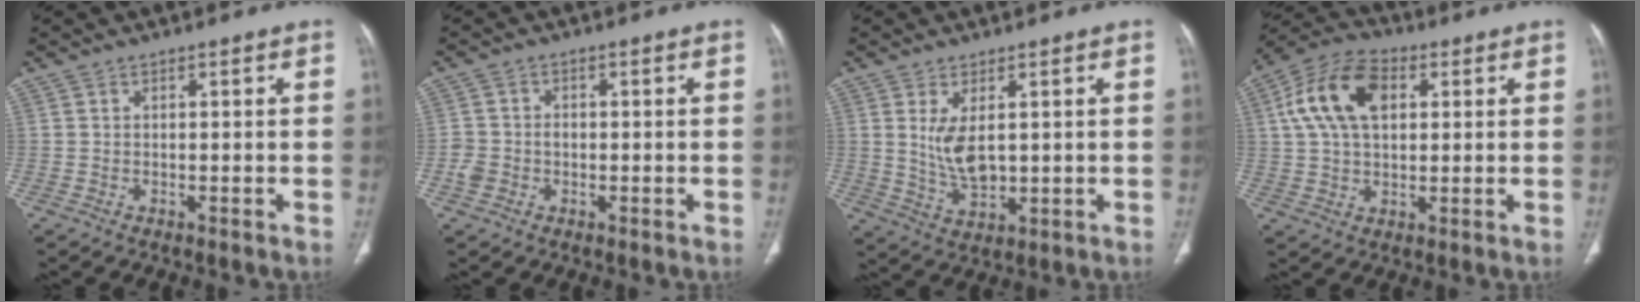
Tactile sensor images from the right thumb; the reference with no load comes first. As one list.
[{"total": 3.5, "force": [-1.1, 3.0, 1.5], "torque": [-0.026, 0.014, -0.021]}, {"total": 6.5, "force": [1.3, 3.3, 5.5], "torque": [-0.102, -0.016, 0.038]}, {"total": 13.8, "force": [3.7, 8.5, 10.2], "torque": [-0.190, 0.017, 0.062]}]